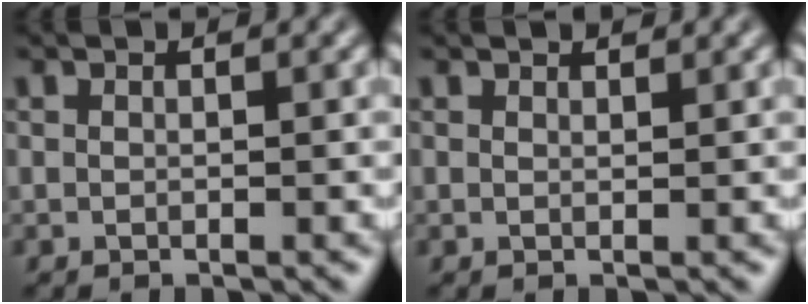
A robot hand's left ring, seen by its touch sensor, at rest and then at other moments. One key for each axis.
{"total": 1.3, "fx": 1.2, "fy": 0.4, "fz": 0.5, "tx": -0.002, "ty": 0.009, "tz": 0.004}